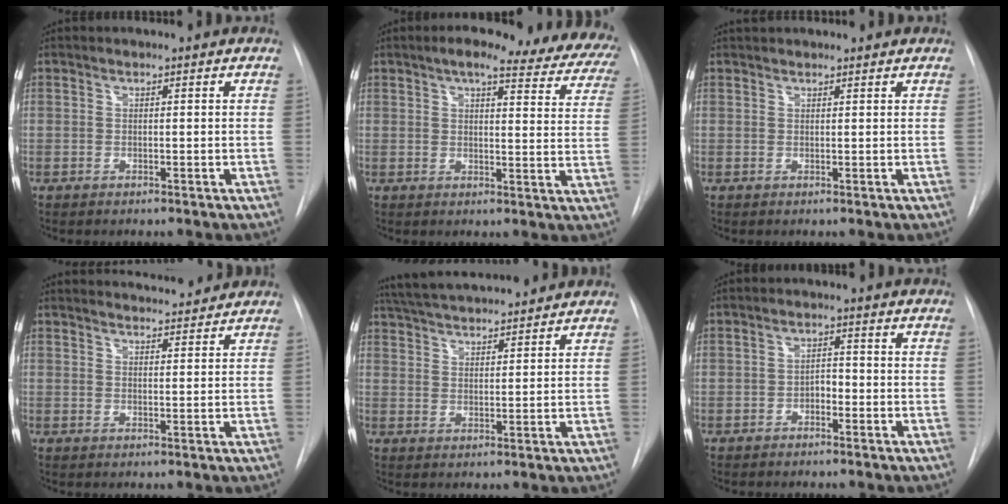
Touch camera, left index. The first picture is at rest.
{"total": 20.2, "force": [16.8, 4.8, 10.2], "torque": [-0.119, -0.010, 0.174]}
{"total": 4.5, "force": [4.1, 0.8, 1.5], "torque": [-0.019, 0.039, 0.056]}
{"total": 7.0, "force": [6.8, 0.9, 1.4], "torque": [-0.020, 0.011, 0.086]}
{"total": 14.0, "force": [12.9, 1.9, 5.2], "torque": [-0.092, 0.034, 0.200]}
{"total": 1.9, "force": [-1.0, 1.0, 1.3], "torque": [-0.013, 0.007, -0.018]}